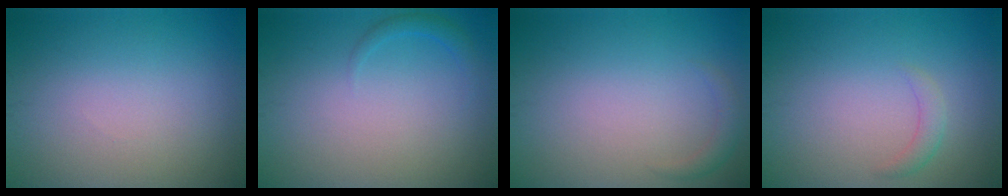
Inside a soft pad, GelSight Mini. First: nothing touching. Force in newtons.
{"total": 1.2, "press": 1.1, "slide": 0.2}
{"total": 1.1, "press": 1.1, "slide": 0.1}
{"total": 1.3, "press": 1.3, "slide": 0.1}